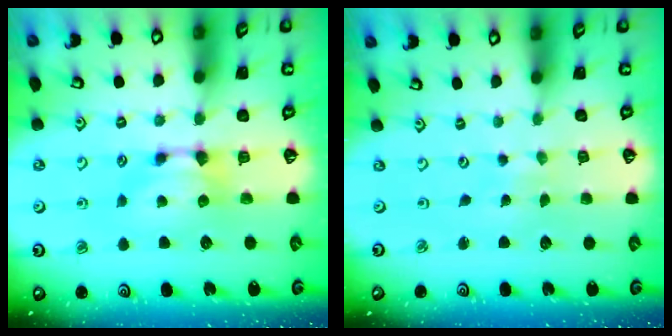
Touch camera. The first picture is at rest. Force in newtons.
{"total": 6.0, "press": 6.0, "slide": 0.3}